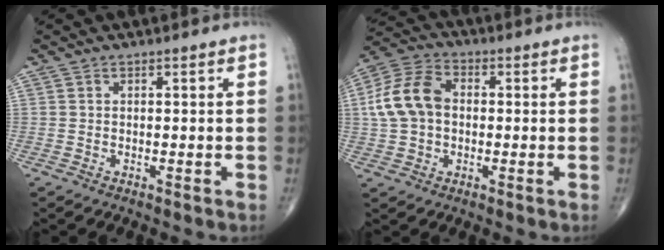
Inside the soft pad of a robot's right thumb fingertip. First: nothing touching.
{"total": 11.2, "force": [0.5, 8.0, 7.9], "torque": [-0.154, 0.029, 0.003]}